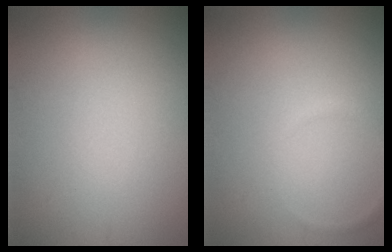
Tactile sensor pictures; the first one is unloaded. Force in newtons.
{"total": 0.8, "press": 0.8, "slide": 0.0}